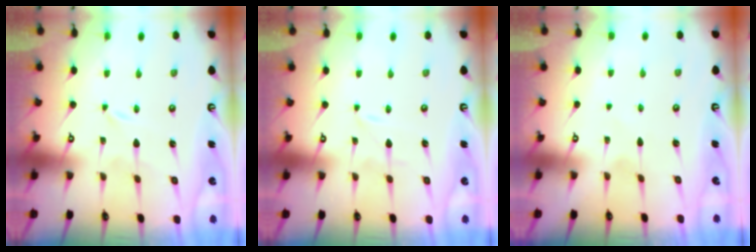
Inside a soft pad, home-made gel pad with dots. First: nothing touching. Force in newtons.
{"total": 0.0}
{"total": 0.9, "press": 0.8, "slide": 0.1}